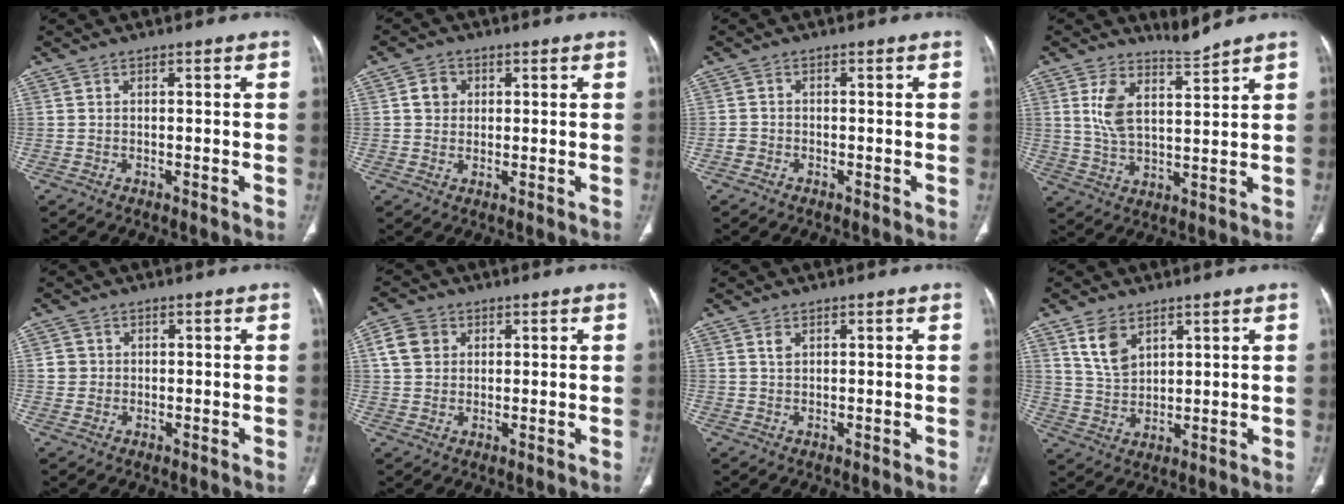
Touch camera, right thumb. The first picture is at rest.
{"total": 3.8, "force": [0.8, 3.3, 1.5], "torque": [-0.006, 0.002, 0.012]}
{"total": 1.5, "force": [-0.9, 1.2, 0.3], "torque": [-0.007, 0.005, -0.023]}
{"total": 6.4, "force": [4.7, 1.7, 4.0], "torque": [-0.074, -0.040, 0.100]}
{"total": 2.3, "force": [0.3, 2.2, 0.4], "torque": [0.008, 0.003, 0.006]}
{"total": 5.9, "force": [1.8, 4.9, 2.8], "torque": [-0.034, 0.002, 0.032]}
{"total": 1.3, "force": [0.7, 0.8, 0.8], "torque": [-0.011, -0.001, 0.014]}
{"total": 6.7, "force": [3.7, 4.1, 3.7], "torque": [-0.057, -0.019, 0.079]}